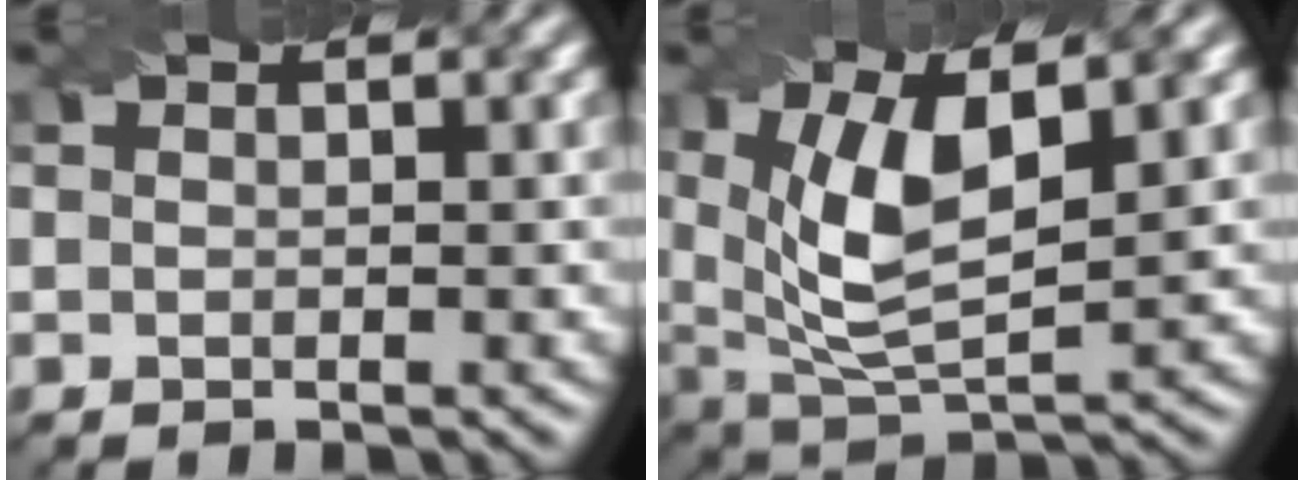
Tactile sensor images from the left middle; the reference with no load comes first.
{"total": 7.9, "force": [2.0, 3.3, 6.9], "torque": [-0.146, -0.005, 0.038]}